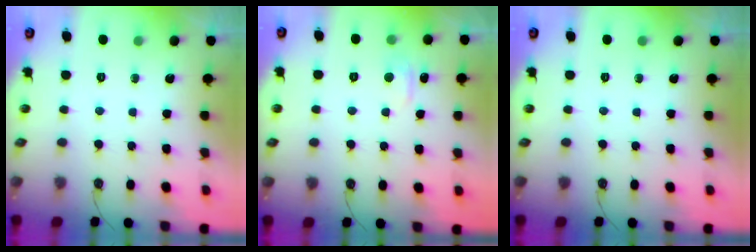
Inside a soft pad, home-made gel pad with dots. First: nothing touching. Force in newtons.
{"total": 2.1, "press": 2.0, "slide": 0.6}
{"total": 0.0}